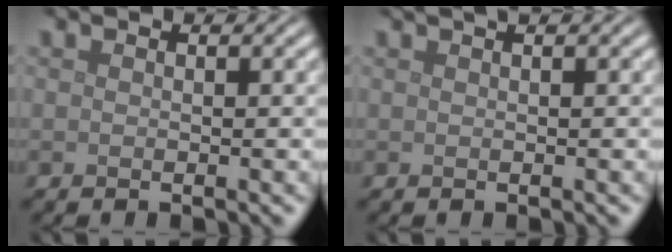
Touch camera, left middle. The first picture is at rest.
{"total": 1.3, "force": [0.9, 0.4, 0.9], "torque": [-0.011, 0.003, 0.008]}